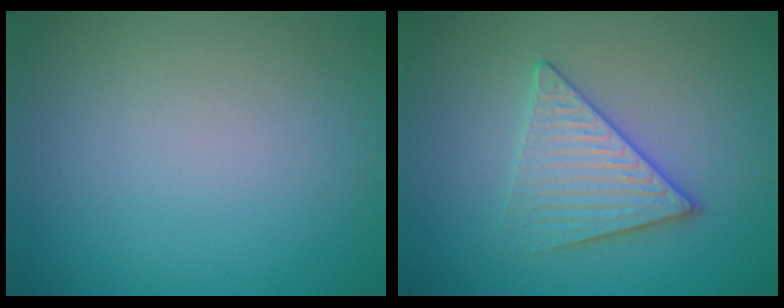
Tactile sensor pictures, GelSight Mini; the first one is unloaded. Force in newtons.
{"total": 3.5, "press": 3.4, "slide": 1.1}